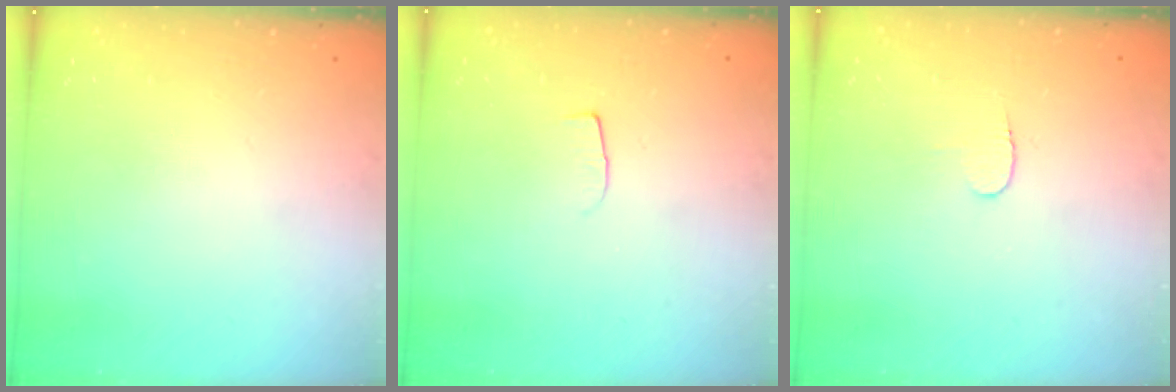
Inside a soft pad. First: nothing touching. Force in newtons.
{"total": 4.3, "press": 4.3, "slide": 0.4}
{"total": 3.7, "press": 3.7, "slide": 0.3}